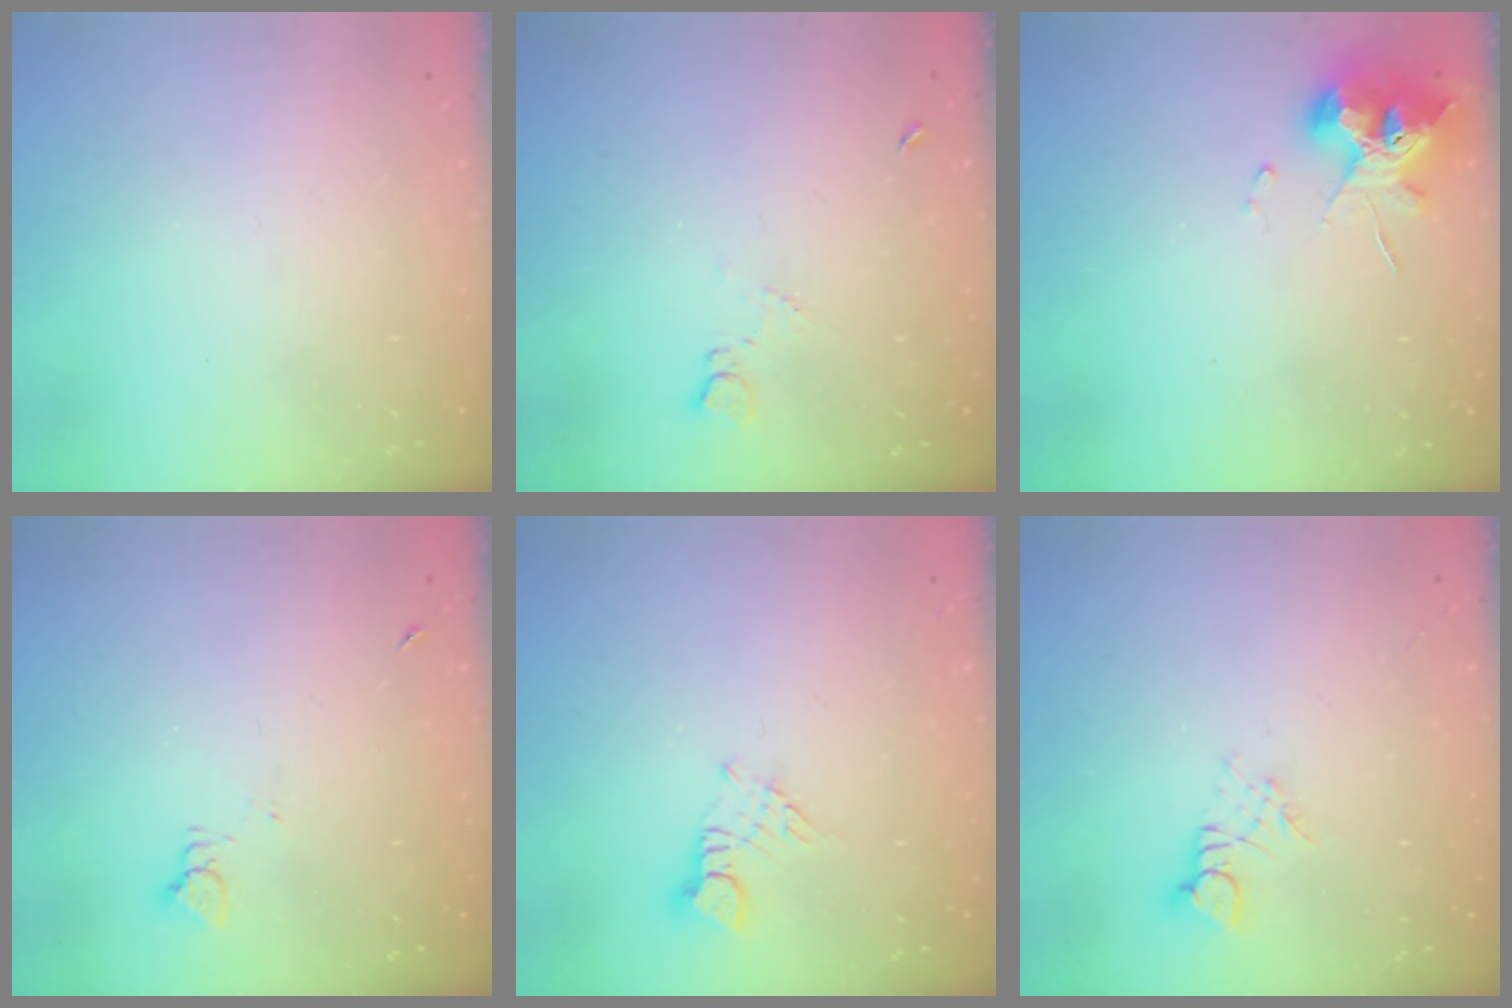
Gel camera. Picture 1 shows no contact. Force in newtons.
{"total": 3.6, "press": 3.6, "slide": 0.5}
{"total": 10.8, "press": 10.8, "slide": 1.4}
{"total": 2.3, "press": 2.3, "slide": 0.3}
{"total": 2.3, "press": 2.3, "slide": 0.3}
{"total": 2.3, "press": 2.3, "slide": 0.2}